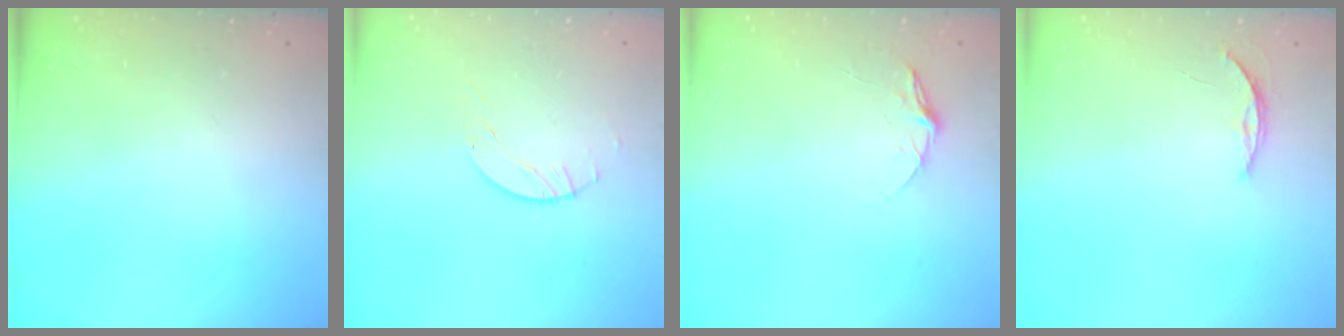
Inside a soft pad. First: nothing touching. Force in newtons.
{"total": 3.1, "press": 3.1, "slide": 0.4}
{"total": 5.8, "press": 5.8, "slide": 0.5}
{"total": 3.7, "press": 3.7, "slide": 0.5}